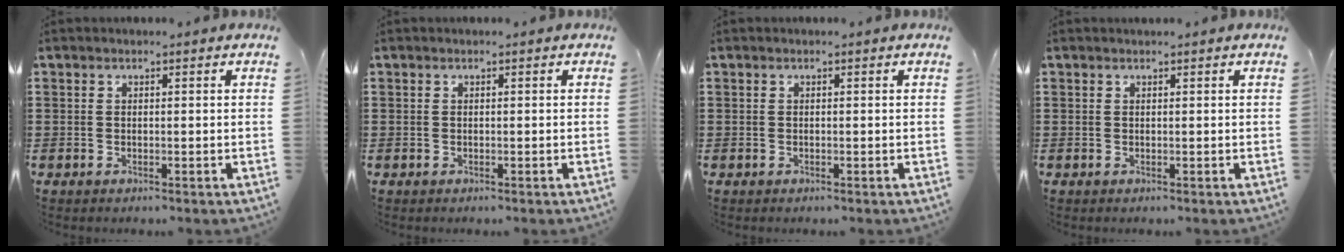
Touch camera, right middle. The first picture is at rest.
{"total": 0.0}
{"total": 0.0}
{"total": 0.0}